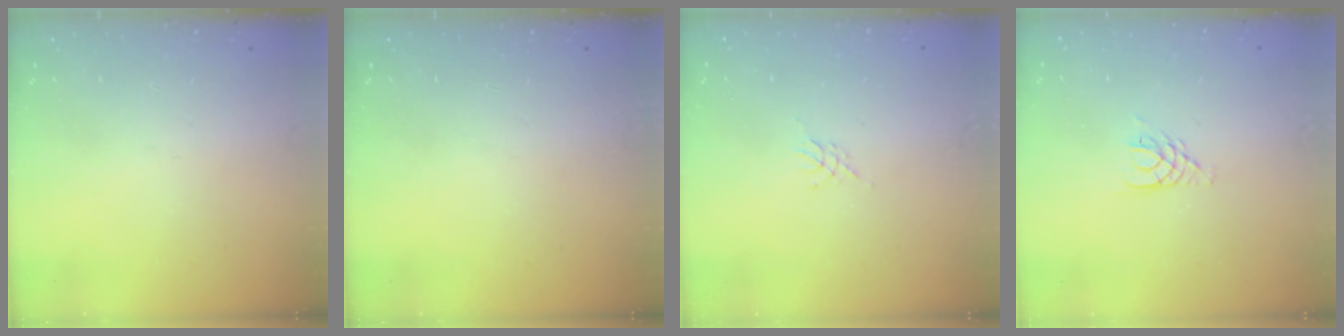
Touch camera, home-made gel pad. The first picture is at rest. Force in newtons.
{"total": 0.0}
{"total": 3.2, "press": 3.1, "slide": 0.6}
{"total": 4.8, "press": 4.8, "slide": 0.5}